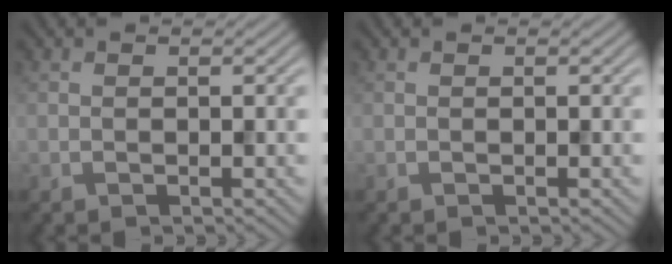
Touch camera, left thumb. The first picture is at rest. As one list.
[{"total": 0.0}]